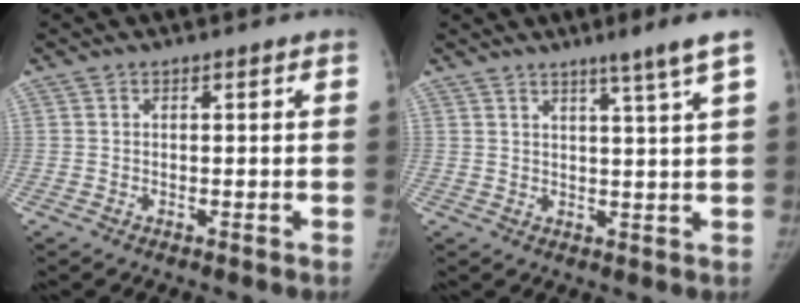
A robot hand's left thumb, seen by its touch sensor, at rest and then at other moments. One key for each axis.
{"total": 5.4, "fx": 3.4, "fy": -1.1, "fz": 4.0, "tx": -0.061, "ty": -0.024, "tz": 0.053}